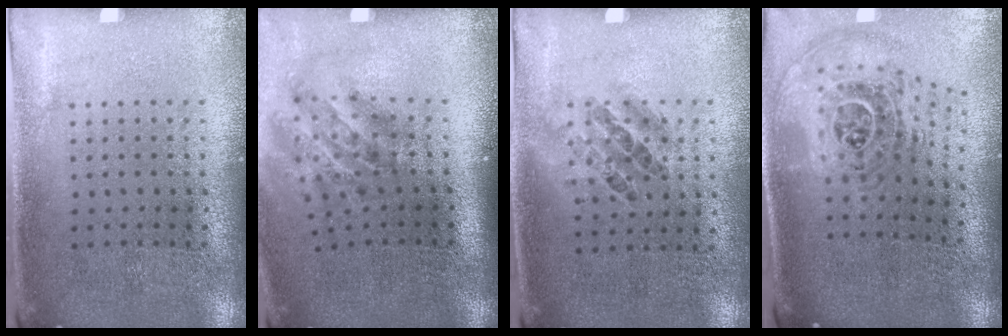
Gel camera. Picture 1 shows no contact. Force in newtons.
{"total": 1.9, "press": 1.1, "slide": 1.5}
{"total": 0.9, "press": 0.7, "slide": 0.6}
{"total": 1.7, "press": 1.4, "slide": 1.0}